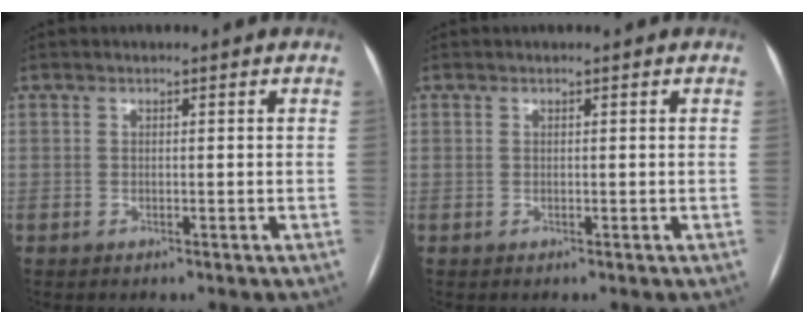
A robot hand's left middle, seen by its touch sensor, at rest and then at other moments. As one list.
[{"total": 0.0}]